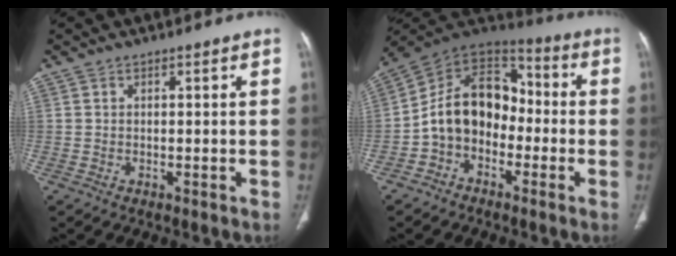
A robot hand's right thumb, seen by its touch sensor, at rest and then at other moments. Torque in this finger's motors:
{"motor_torque": [2.18, 2.07, 1.55, -0.90, 0.15]}